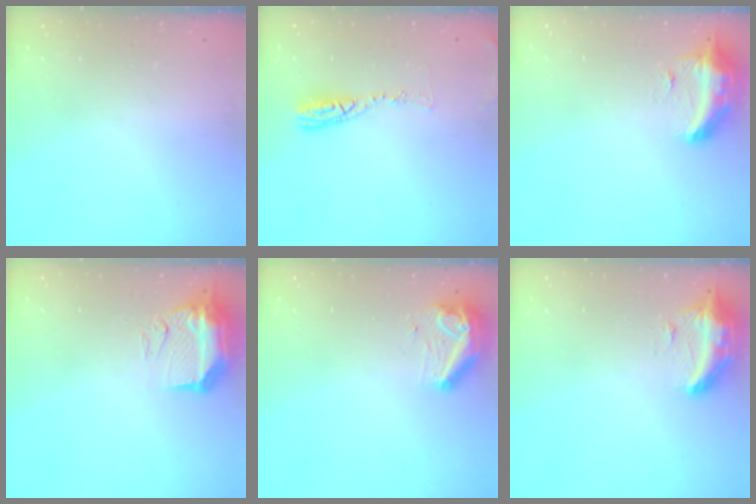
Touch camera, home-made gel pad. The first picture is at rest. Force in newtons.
{"total": 8.9, "press": 8.9, "slide": 0.8}
{"total": 15.9, "press": 11.4, "slide": 11.1}
{"total": 11.0, "press": 10.9, "slide": 1.1}
{"total": 9.3, "press": 9.2, "slide": 1.6}
{"total": 9.5, "press": 9.4, "slide": 1.2}